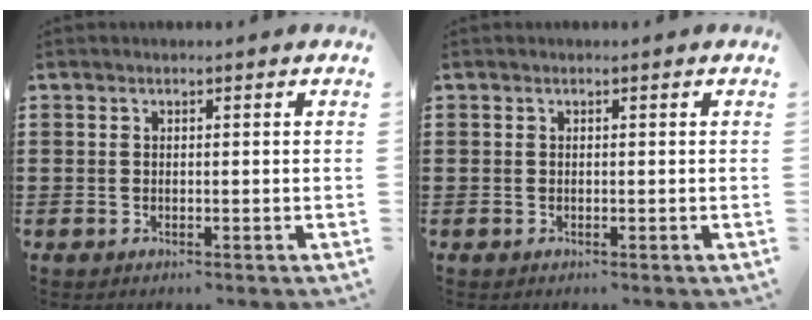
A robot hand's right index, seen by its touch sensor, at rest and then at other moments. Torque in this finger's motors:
{"motor_torque": [0.00, 0.00, 0.00, -0.01]}